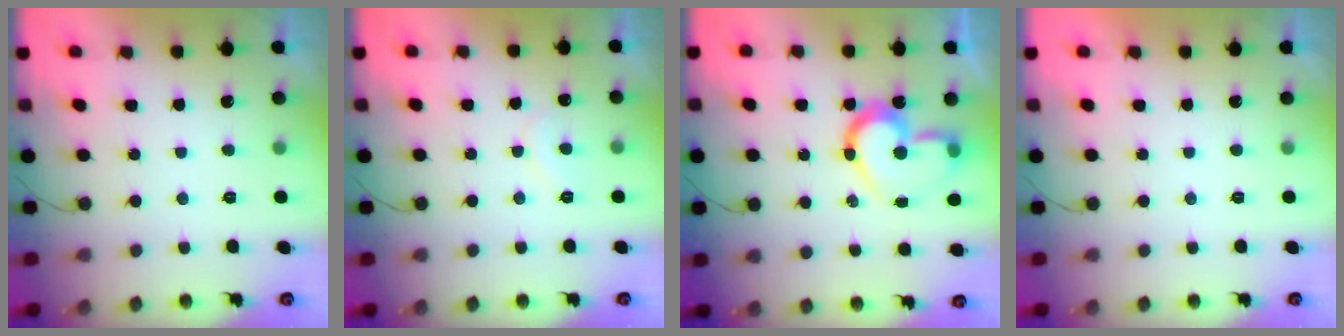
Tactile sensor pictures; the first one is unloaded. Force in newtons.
{"total": 5.5, "press": 5.5, "slide": 0.4}
{"total": 15.7, "press": 15.6, "slide": 0.9}
{"total": 1.7, "press": 1.7, "slide": 0.0}